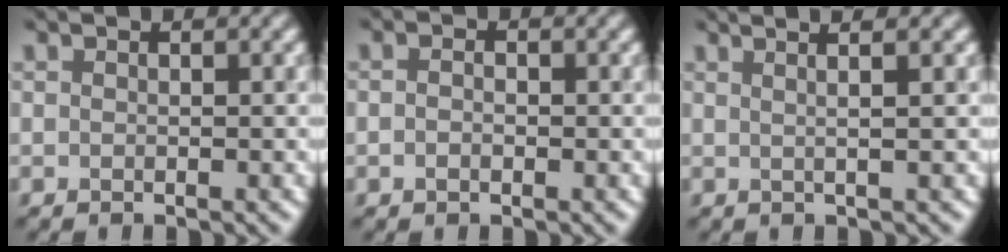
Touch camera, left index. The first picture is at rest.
{"total": 1.2, "force": [-0.2, 0.8, 0.8], "torque": [-0.017, 0.001, -0.008]}
{"total": 5.1, "force": [2.6, 2.1, 3.8], "torque": [-0.034, 0.040, -0.003]}